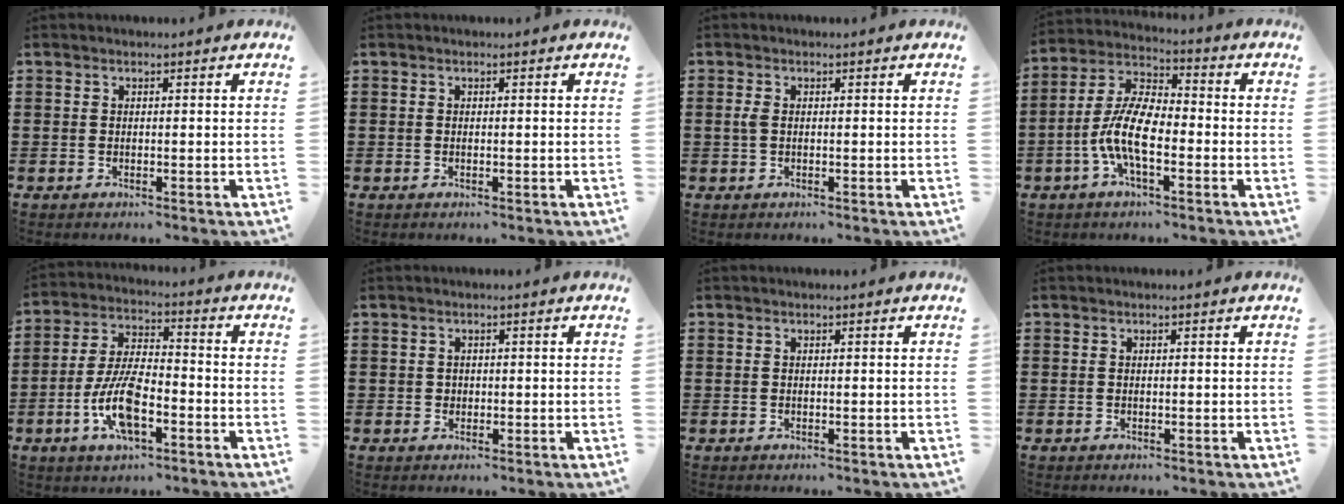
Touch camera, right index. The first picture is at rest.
{"total": 0.0}
{"total": 1.5, "force": [0.0, 0.8, 1.3], "torque": [-0.035, 0.001, -0.004]}
{"total": 9.3, "force": [-2.9, 3.5, 8.1], "torque": [-0.191, -0.008, -0.061]}
{"total": 10.1, "force": [-3.6, 3.9, 8.5], "torque": [-0.186, -0.002, -0.069]}
{"total": 0.8, "force": [0.2, 0.7, 0.2], "torque": [-0.006, 0.002, 0.004]}
{"total": 0.0}
{"total": 0.0}